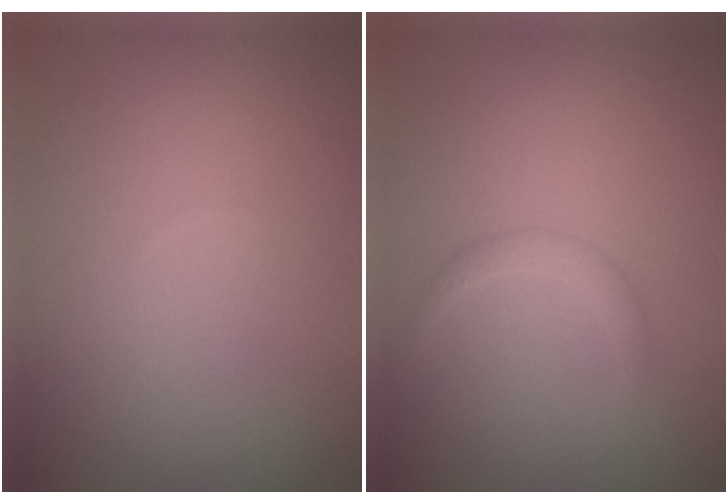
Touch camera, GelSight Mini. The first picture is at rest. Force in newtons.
{"total": 1.2, "press": 1.2, "slide": 0.0}